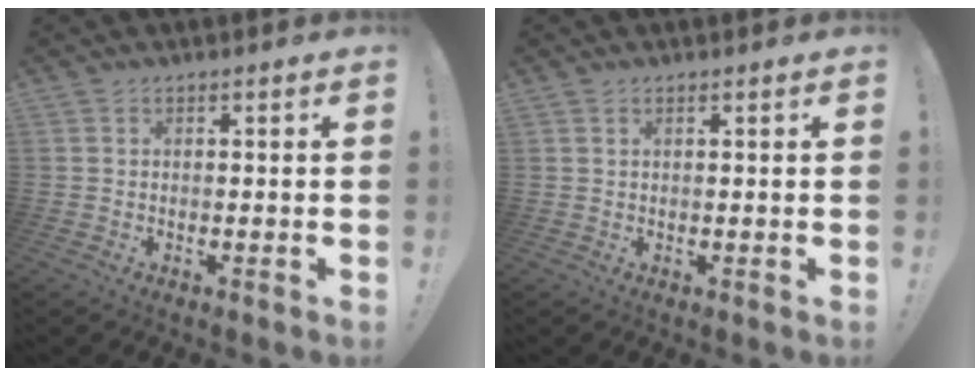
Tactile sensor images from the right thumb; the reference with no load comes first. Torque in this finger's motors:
{"motor_torque": [0.14, 0.06, 0.06, -0.12, 0.12]}